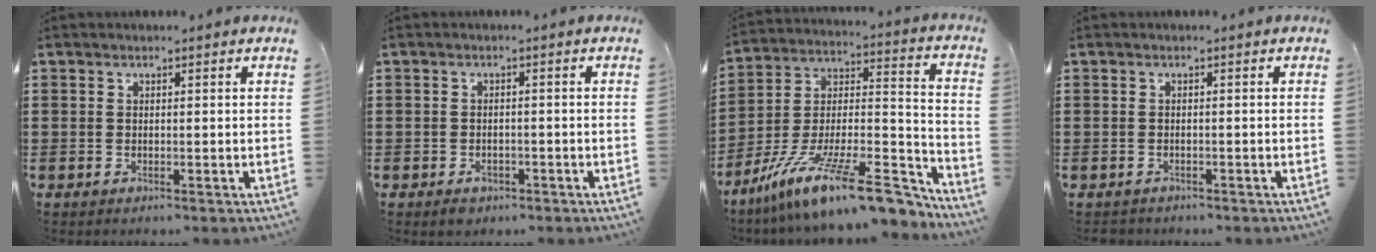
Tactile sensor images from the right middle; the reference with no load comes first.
{"total": 1.3, "force": [-0.9, 0.9, 0.6], "torque": [-0.014, -0.001, -0.018]}
{"total": 17.0, "force": [-12.1, 3.2, 11.5], "torque": [-0.205, 0.031, -0.207]}
{"total": 0.7, "force": [-0.7, 0.1, 0.0], "torque": [-0.002, -0.001, -0.014]}